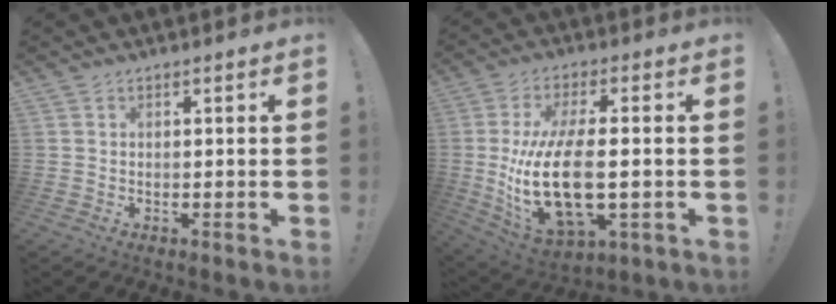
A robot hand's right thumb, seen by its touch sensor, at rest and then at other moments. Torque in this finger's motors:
{"motor_torque": [1.96, 3.05, 1.14, 1.02, 0.40]}